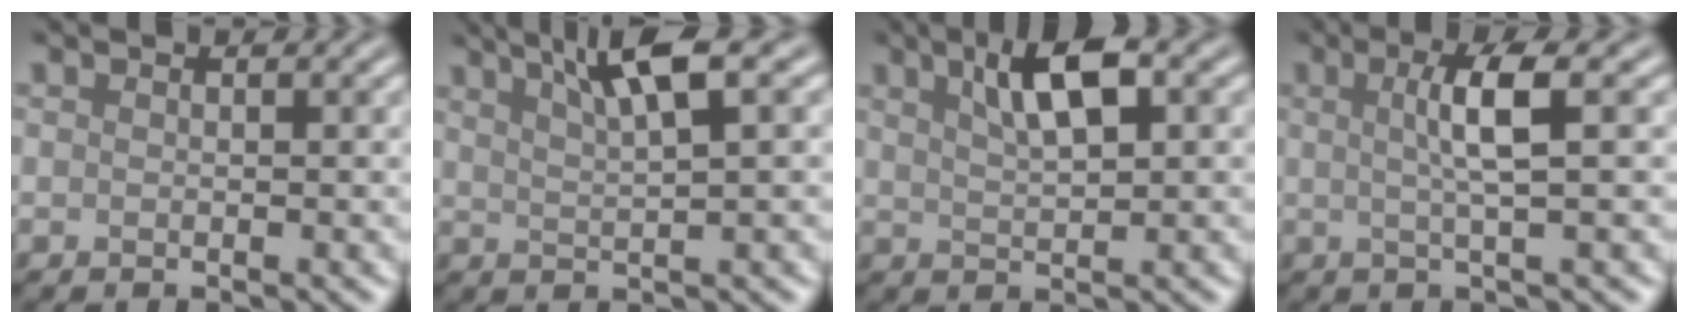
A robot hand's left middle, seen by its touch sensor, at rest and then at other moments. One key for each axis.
{"total": 5.1, "fx": 2.6, "fy": 0.8, "fz": 4.3, "tx": -0.071, "ty": 0.016, "tz": 0.052}
{"total": 4.4, "fx": 1.7, "fy": 1.3, "fz": 3.9, "tx": -0.073, "ty": 0.008, "tz": 0.034}
{"total": 3.5, "fx": 0.2, "fy": 0.4, "fz": 3.5, "tx": -0.064, "ty": 0.005, "tz": 0.009}